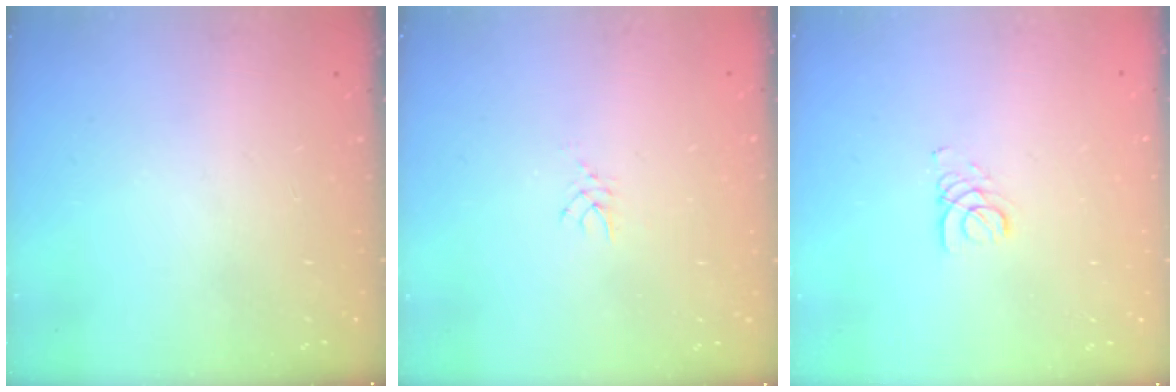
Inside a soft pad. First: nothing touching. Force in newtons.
{"total": 2.7, "press": 2.7, "slide": 0.4}
{"total": 2.1, "press": 2.1, "slide": 0.2}